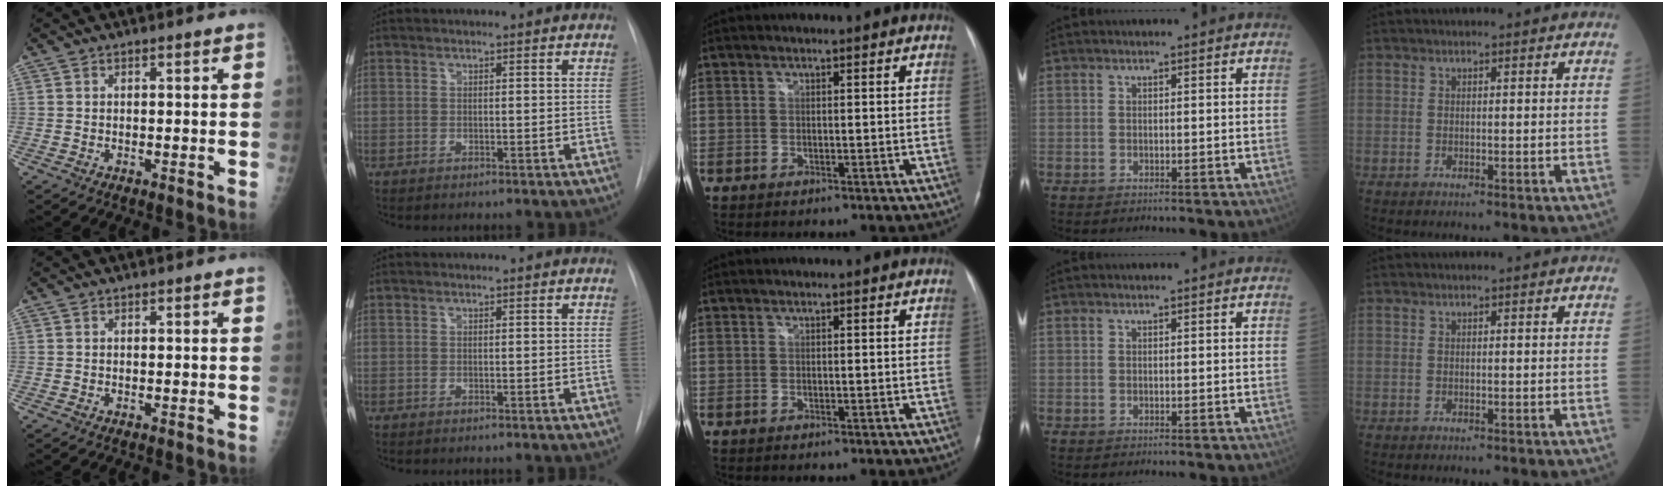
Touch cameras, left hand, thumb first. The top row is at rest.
{}